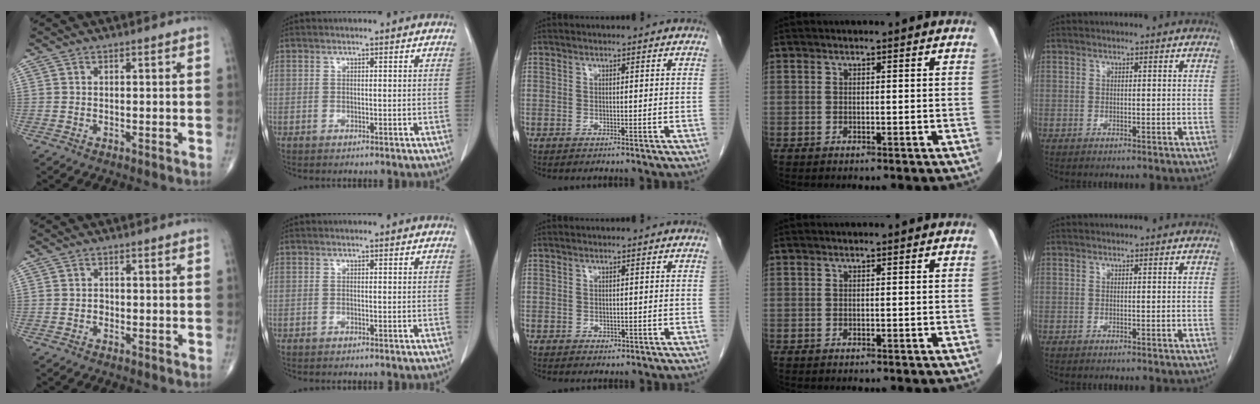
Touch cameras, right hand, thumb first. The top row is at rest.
{"thumb": {"total": 0.8, "force": [-0.3, 0.7, 0.3], "torque": [-0.001, 0.003, -0.007]}, "middle": {"total": 0.8, "force": [-0.2, 0.7, 0.4], "torque": [-0.007, 0.000, -0.001]}}